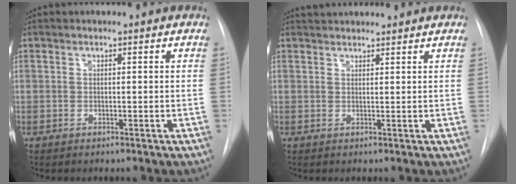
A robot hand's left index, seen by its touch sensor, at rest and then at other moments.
{"total": 5.2, "force": [5.0, 0.8, 1.1], "torque": [-0.016, 0.033, 0.067]}